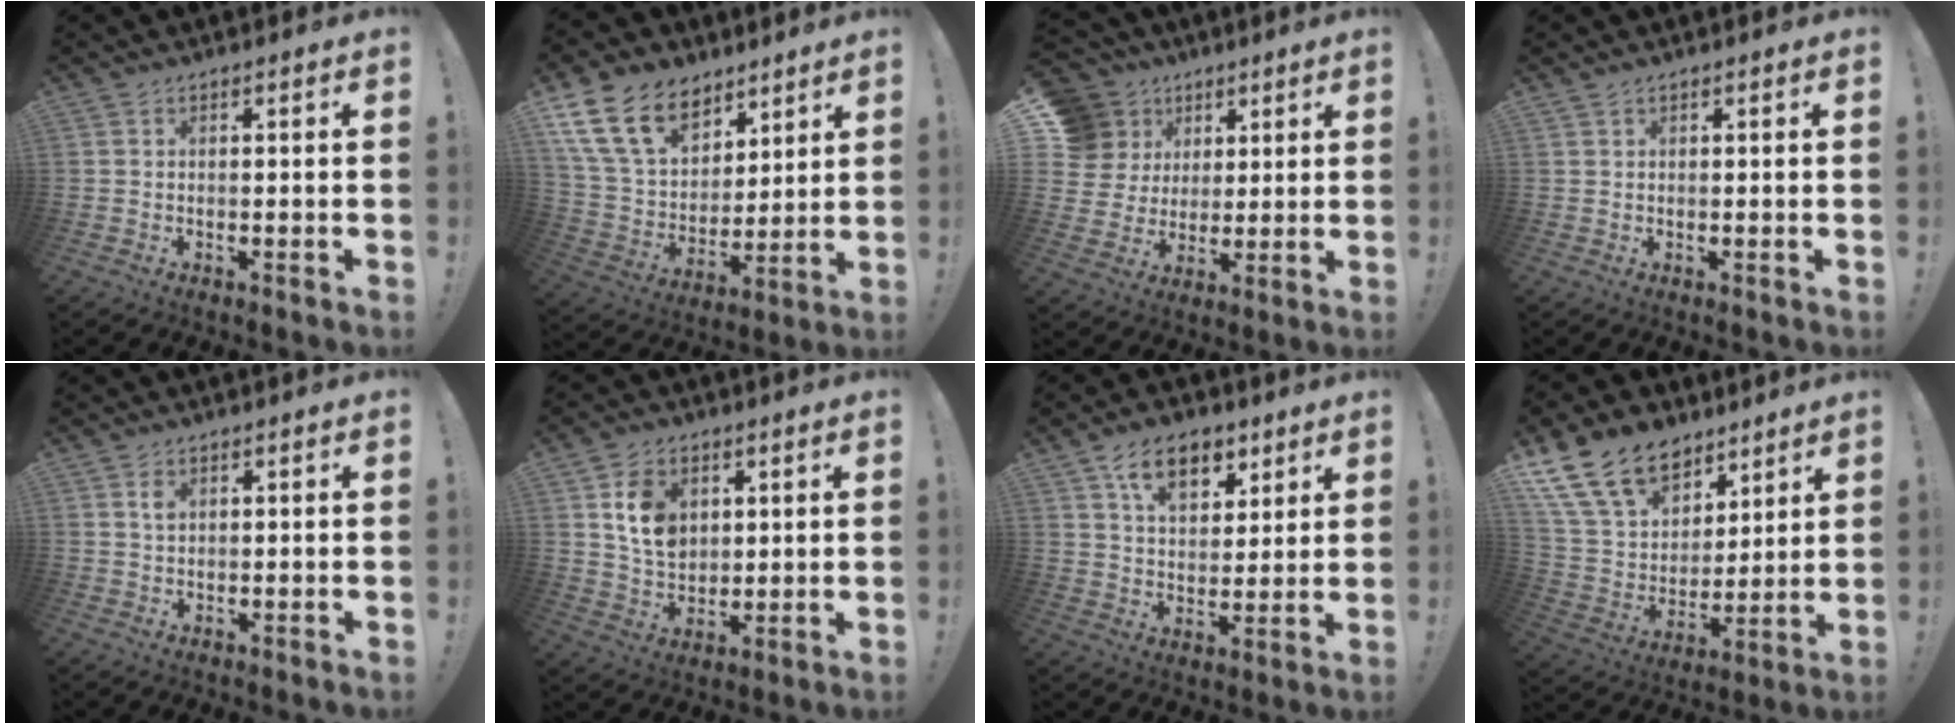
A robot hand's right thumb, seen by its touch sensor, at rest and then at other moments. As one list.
[{"total": 19.4, "force": [10.7, 13.1, 9.5], "torque": [-0.176, -0.050, 0.214]}, {"total": 12.7, "force": [5.1, 11.0, 3.8], "torque": [-0.061, -0.027, 0.115]}, {"total": 0.9, "force": [0.8, 0.3, 0.2], "torque": [-0.001, -0.002, 0.015]}, {"total": 1.8, "force": [0.6, 1.3, 1.0], "torque": [0.001, -0.005, 0.006]}, {"total": 11.3, "force": [4.1, 8.7, 5.9], "torque": [-0.091, -0.010, 0.080]}, {"total": 12.0, "force": [6.9, 7.4, 6.6], "torque": [-0.092, -0.026, 0.126]}, {"total": 19.2, "force": [12.3, 12.4, 8.1], "torque": [-0.143, -0.070, 0.246]}]